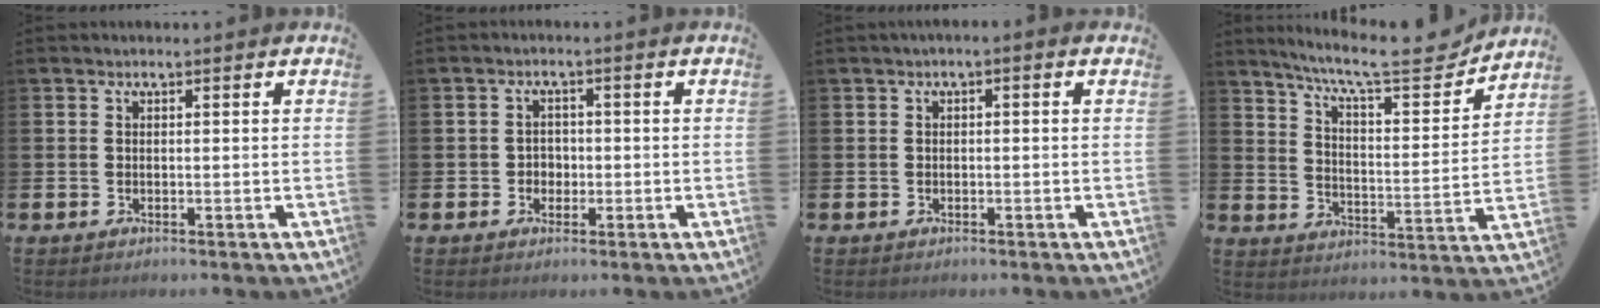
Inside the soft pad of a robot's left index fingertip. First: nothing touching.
{"total": 2.0, "force": [-0.4, 1.9, 0.5], "torque": [-0.002, 0.003, -0.014]}
{"total": 0.8, "force": [-0.4, 0.2, 0.6], "torque": [-0.014, 0.001, -0.008]}
{"total": 10.1, "force": [8.8, 1.3, 4.7], "torque": [-0.100, -0.059, 0.144]}